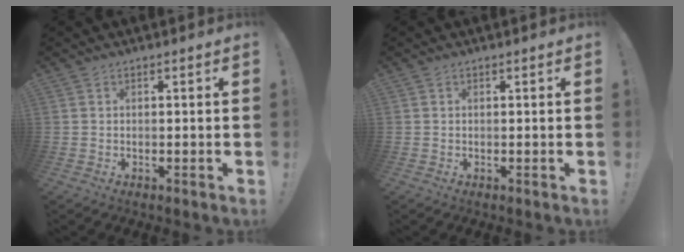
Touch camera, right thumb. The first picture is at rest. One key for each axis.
{"total": 0.0}